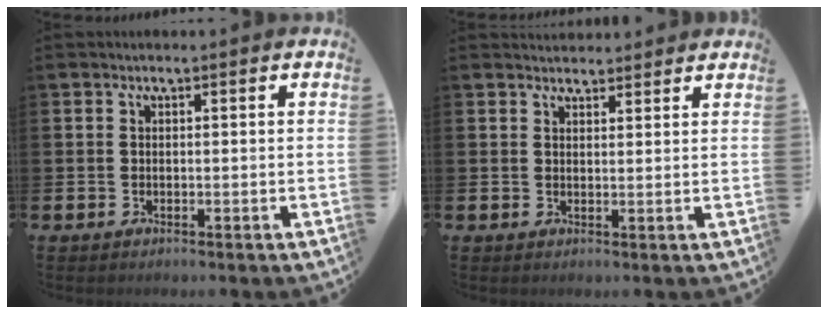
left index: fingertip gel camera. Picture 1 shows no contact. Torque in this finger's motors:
{"motor_torque": [0.74, -0.83, 0.08, 0.02]}